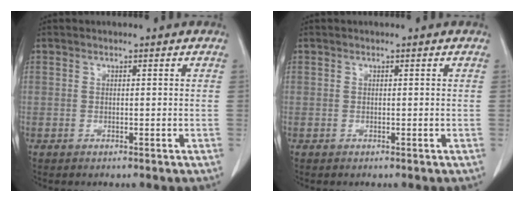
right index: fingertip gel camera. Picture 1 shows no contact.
{"total": 0.0}